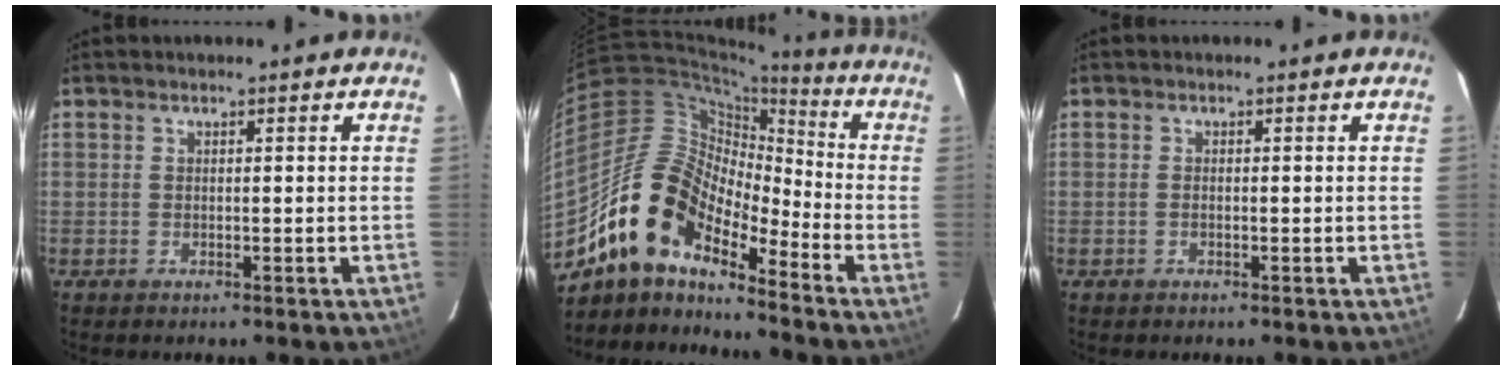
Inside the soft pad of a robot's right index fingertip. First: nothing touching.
{"total": 15.1, "force": [-11.8, 5.6, 7.5], "torque": [-0.126, 0.008, -0.238]}
{"total": 0.5, "force": [-0.2, 0.3, 0.4], "torque": [-0.010, 0.001, -0.005]}